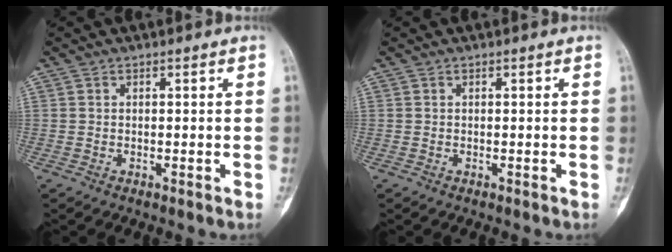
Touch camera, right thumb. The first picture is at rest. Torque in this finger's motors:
{"motor_torque": [0.00, 0.00, 0.05, -0.05, 0.00]}